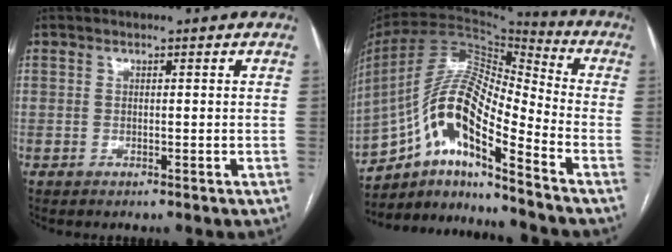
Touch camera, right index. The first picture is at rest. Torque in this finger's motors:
{"motor_torque": [1.36, -0.78, 0.76, 0.21]}